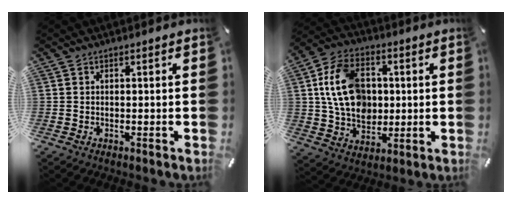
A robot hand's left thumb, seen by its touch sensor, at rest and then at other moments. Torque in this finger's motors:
{"motor_torque": [2.43, 2.58, 0.54, -0.29, 0.20]}